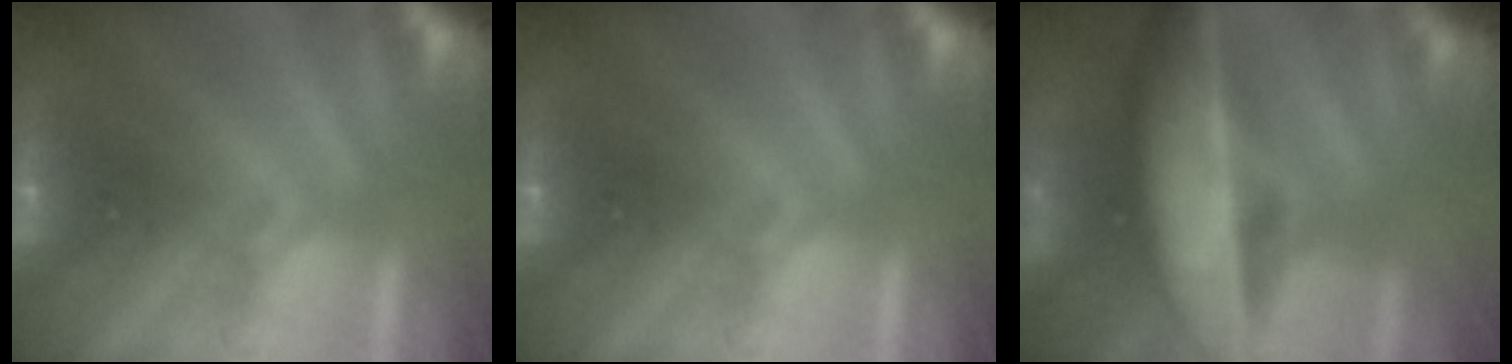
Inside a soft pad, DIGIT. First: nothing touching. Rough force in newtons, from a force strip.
{"total": 0.0}
{"total": 8.1}